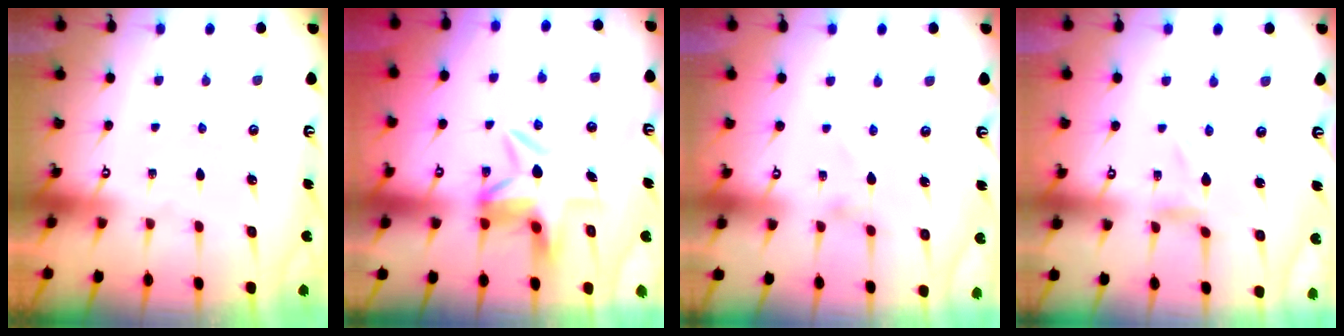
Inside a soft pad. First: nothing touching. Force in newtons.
{"total": 6.7, "press": 6.3, "slide": 2.3}
{"total": 1.0, "press": 0.9, "slide": 0.3}
{"total": 0.7, "press": 0.7, "slide": 0.1}